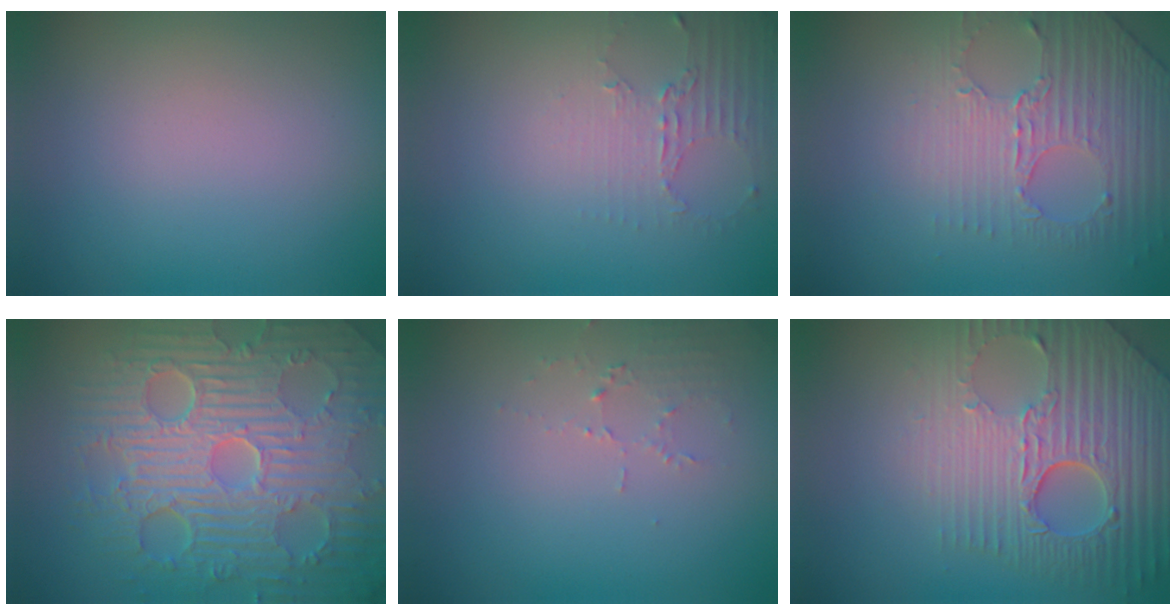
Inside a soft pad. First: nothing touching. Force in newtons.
{"total": 2.2, "press": 1.6, "slide": 1.5}
{"total": 4.3, "press": 2.9, "slide": 3.2}
{"total": 11.6, "press": 7.5, "slide": 8.9}
{"total": 1.5, "press": 1.5, "slide": 0.2}
{"total": 8.9, "press": 6.0, "slide": 6.6}